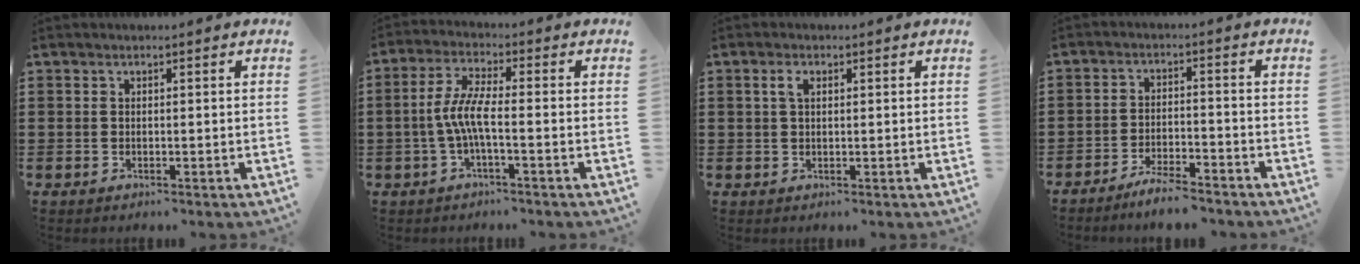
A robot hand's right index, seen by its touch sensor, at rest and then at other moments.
{"total": 5.8, "force": [-1.4, 1.1, 5.5], "torque": [-0.133, -0.011, -0.038]}
{"total": 1.9, "force": [0.6, 1.0, 1.5], "torque": [-0.034, 0.008, 0.010]}
{"total": 4.5, "force": [-4.4, 0.1, 1.2], "torque": [-0.030, 0.001, -0.089]}